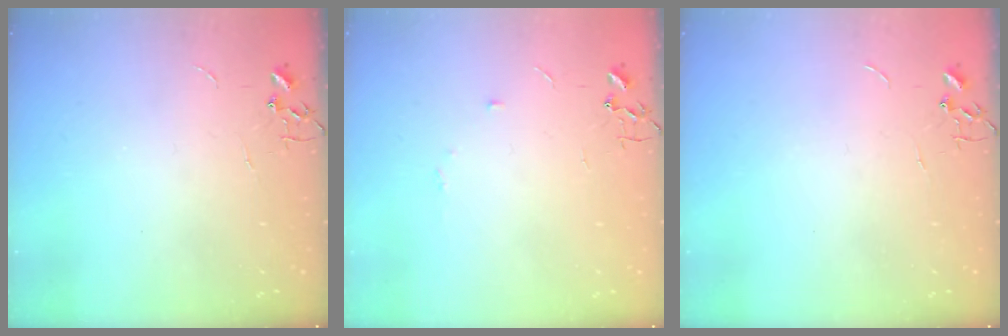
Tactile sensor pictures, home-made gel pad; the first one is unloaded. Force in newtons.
{"total": 5.3, "press": 5.2, "slide": 0.7}
{"total": 0.0}